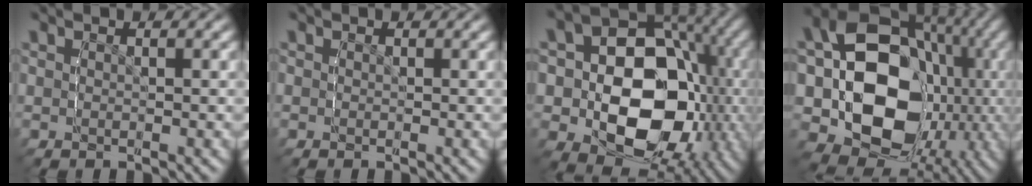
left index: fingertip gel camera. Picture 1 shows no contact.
{"total": 2.8, "force": [-1.0, 0.1, -2.6], "torque": [0.025, -0.003, -0.027]}
{"total": 20.7, "force": [-3.3, 17.7, 10.1], "torque": [-0.222, -0.076, -0.052]}
{"total": 25.6, "force": [-4.4, 21.8, 12.7], "torque": [-0.272, -0.080, -0.076]}